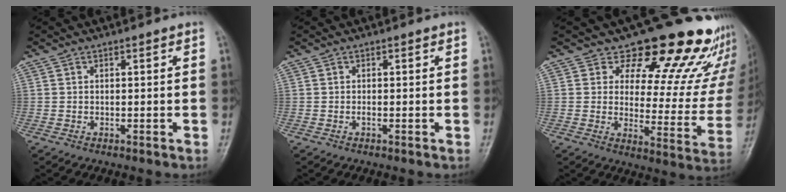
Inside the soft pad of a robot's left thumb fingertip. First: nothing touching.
{"total": 0.6, "force": [-0.1, 0.3, 0.4], "torque": [-0.004, 0.000, -0.005]}
{"total": 21.3, "force": [17.5, 8.9, 8.3], "torque": [-0.044, -0.122, 0.206]}